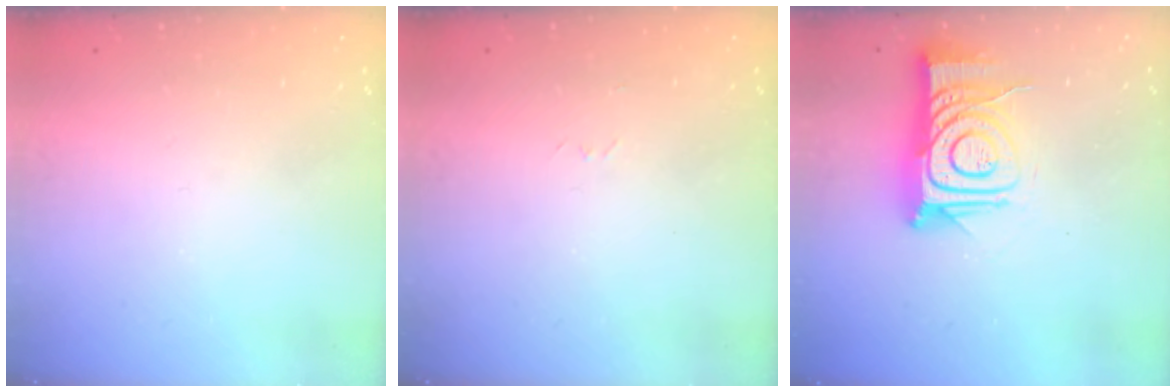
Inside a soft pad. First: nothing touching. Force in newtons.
{"total": 2.6, "press": 2.6, "slide": 0.4}
{"total": 14.8, "press": 14.7, "slide": 1.0}